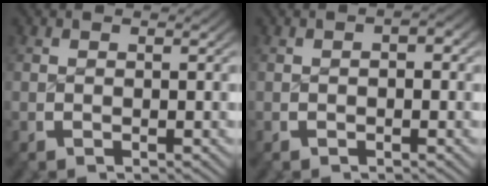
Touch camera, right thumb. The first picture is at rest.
{"total": 1.0, "force": [-0.3, 0.5, 0.8], "torque": [-0.010, -0.001, -0.007]}